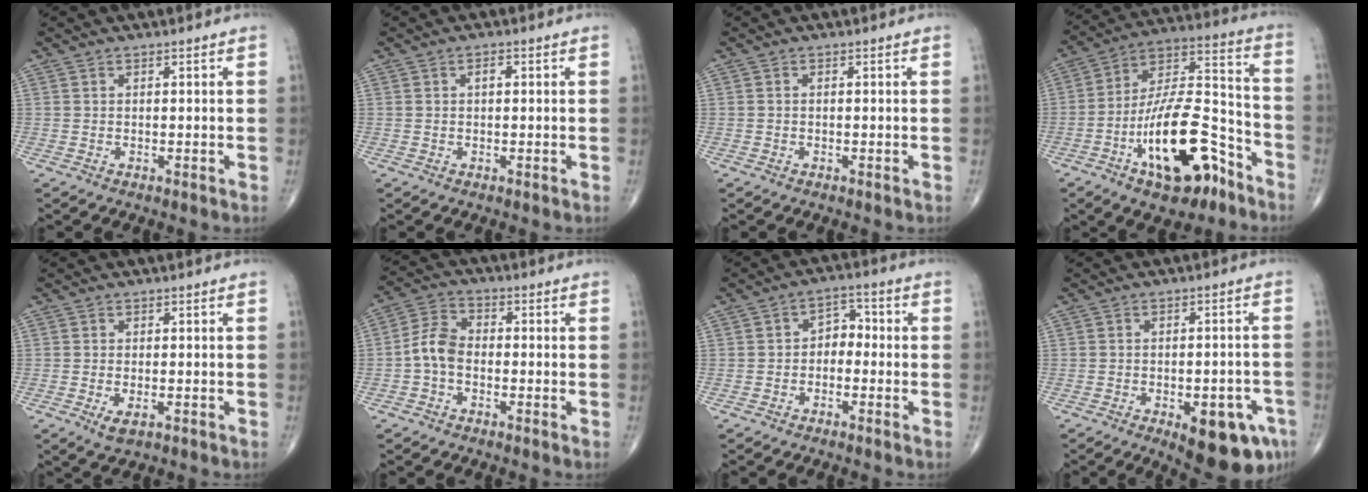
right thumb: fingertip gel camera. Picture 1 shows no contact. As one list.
[{"total": 1.2, "force": [0.2, 0.6, 1.0], "torque": [-0.013, 0.004, 0.002]}, {"total": 0.0}, {"total": 21.2, "force": [-10.4, 9.1, 16.2], "torque": [-0.258, 0.085, -0.169]}, {"total": 2.7, "force": [-1.0, 1.2, 2.2], "torque": [-0.037, -0.003, -0.015]}, {"total": 6.0, "force": [-1.4, 3.9, 4.3], "torque": [-0.079, 0.022, -0.041]}, {"total": 4.2, "force": [-1.0, 3.1, 2.7], "torque": [-0.017, 0.025, -0.031]}, {"total": 13.0, "force": [-6.1, 5.2, 10.2], "torque": [-0.103, 0.020, -0.070]}]